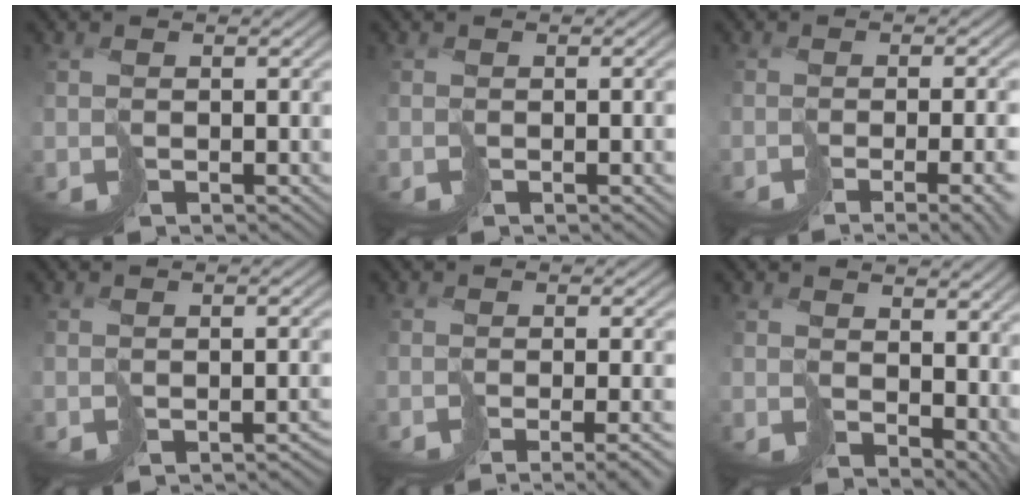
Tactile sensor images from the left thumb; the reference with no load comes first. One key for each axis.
{"total": 0.6, "fx": -0.4, "fy": -0.2, "fz": 0.5, "tx": -0.005, "ty": 0.004, "tz": -0.006}
{"total": 7.1, "fx": -3.4, "fy": 1.8, "fz": 5.9, "tx": -0.054, "ty": -0.023, "tz": -0.016}
{"total": 2.2, "fx": -1.9, "fy": 0.5, "fz": 1.0, "tx": -0.001, "ty": -0.002, "tz": -0.026}
{"total": 5.1, "fx": -3.6, "fy": 0.7, "fz": 3.6, "tx": -0.027, "ty": -0.007, "tz": -0.036}
{"total": 6.9, "fx": 2.2, "fy": 4.9, "fz": 4.3, "tx": -0.096, "ty": -0.031, "tz": 0.066}